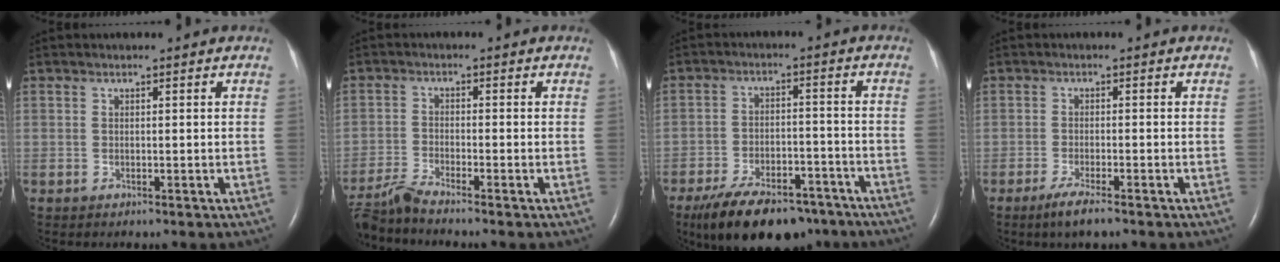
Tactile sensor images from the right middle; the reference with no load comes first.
{"total": 4.8, "force": [-4.5, -1.3, 1.3], "torque": [-0.035, -0.019, -0.089]}
{"total": 15.5, "force": [-11.7, 6.3, 7.9], "torque": [-0.137, 0.001, -0.183]}
{"total": 3.7, "force": [-2.6, 0.1, 2.7], "torque": [-0.057, -0.010, -0.048]}